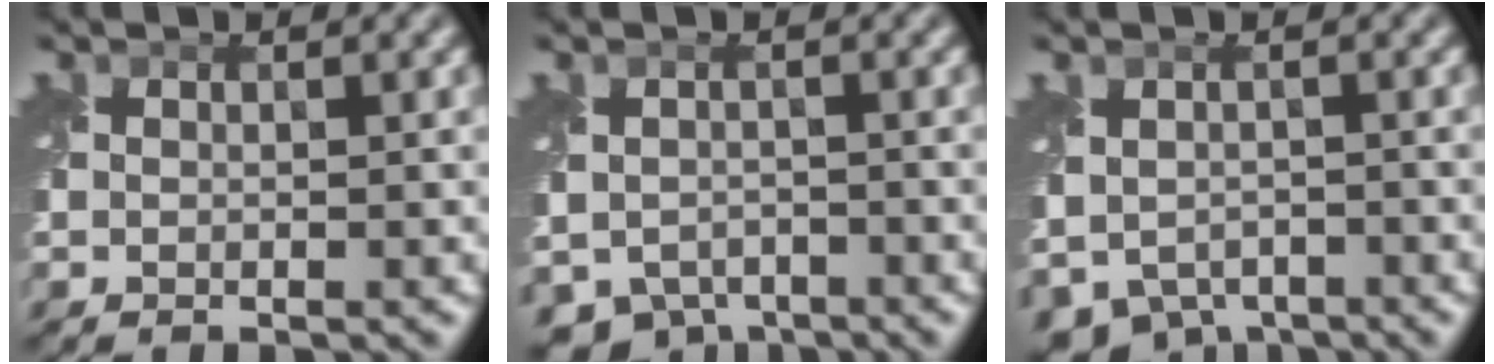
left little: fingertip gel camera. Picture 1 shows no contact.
{"total": 4.7, "force": [-3.4, 2.7, 1.8], "torque": [-0.029, -0.023, -0.059]}
{"total": 4.6, "force": [-2.7, 3.2, 2.1], "torque": [-0.043, -0.023, -0.039]}